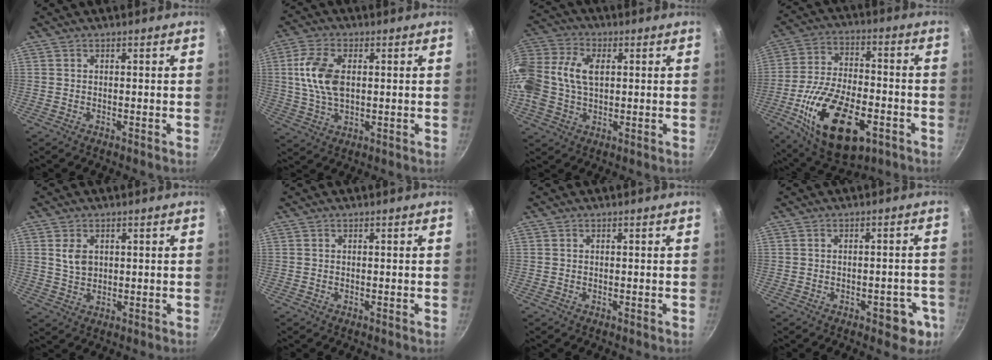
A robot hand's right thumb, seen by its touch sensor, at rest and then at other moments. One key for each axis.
{"total": 10.1, "fx": 1.5, "fy": 5.8, "fz": 8.1, "tx": -0.156, "ty": 0.004, "tz": 0.026}
{"total": 16.7, "fx": 1.6, "fy": 11.5, "fz": 12.1, "tx": -0.266, "ty": 0.035, "tz": 0.019}
{"total": 21.8, "fx": -8.2, "fy": 11.2, "fz": 16.8, "tx": -0.287, "ty": 0.020, "tz": -0.135}
{"total": 4.1, "fx": 1.2, "fy": 2.9, "fz": 2.6, "tx": -0.039, "ty": -0.006, "tz": 0.025}
{"total": 0.0}
{"total": 0.0}
{"total": 6.1, "fx": -2.7, "fy": 3.3, "fz": 4.3, "tx": -0.022, "ty": 0.020, "tz": -0.025}